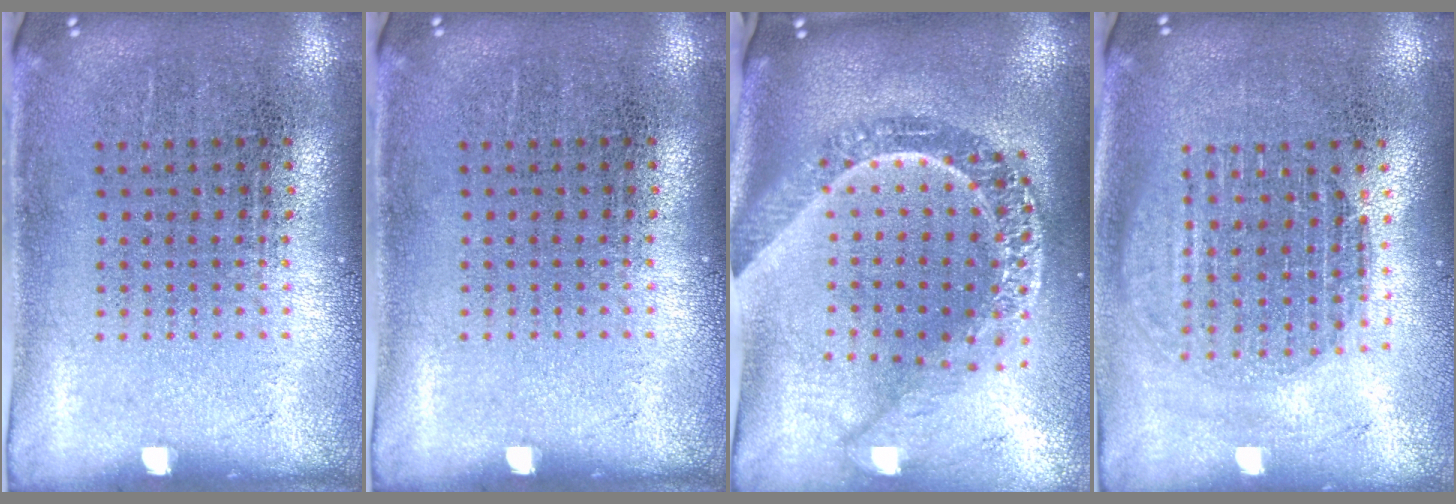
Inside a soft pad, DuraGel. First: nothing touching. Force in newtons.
{"total": 0.0}
{"total": 2.9, "press": 2.3, "slide": 1.8}
{"total": 1.6, "press": 1.3, "slide": 0.9}